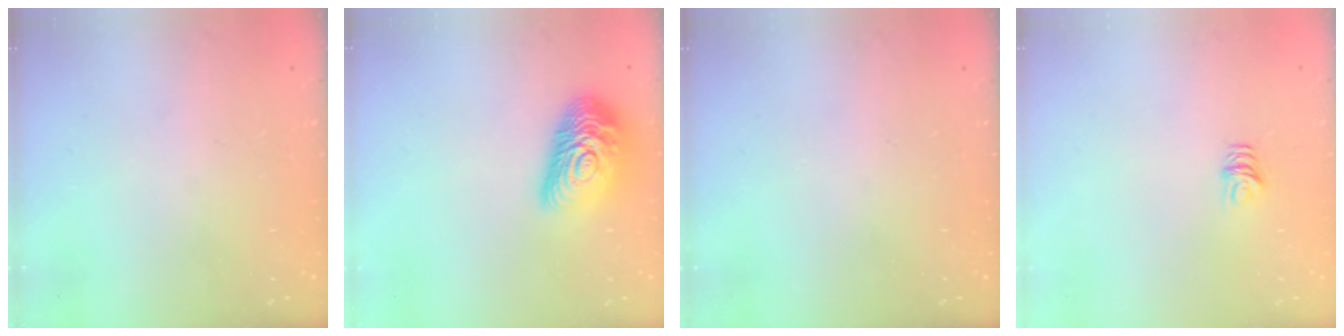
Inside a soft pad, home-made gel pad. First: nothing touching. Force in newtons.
{"total": 17.1, "press": 17.1, "slide": 1.1}
{"total": 0.0}
{"total": 5.1, "press": 5.1, "slide": 0.5}